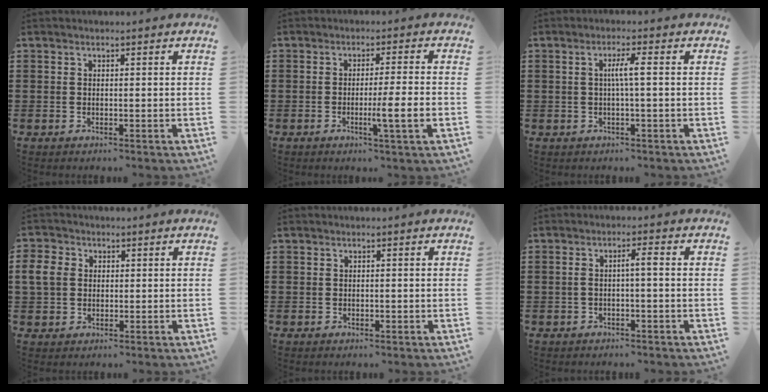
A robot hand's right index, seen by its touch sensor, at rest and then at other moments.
{"total": 5.4, "force": [-1.6, -0.4, 5.1], "torque": [-0.083, -0.014, -0.028]}
{"total": 3.1, "force": [0.1, -0.1, 3.1], "torque": [-0.057, -0.002, -0.003]}
{"total": 4.1, "force": [0.5, 3.5, 2.0], "torque": [-0.066, 0.007, 0.003]}
{"total": 0.0}
{"total": 2.3, "force": [-0.3, 0.1, 2.3], "torque": [-0.045, 0.002, -0.008]}